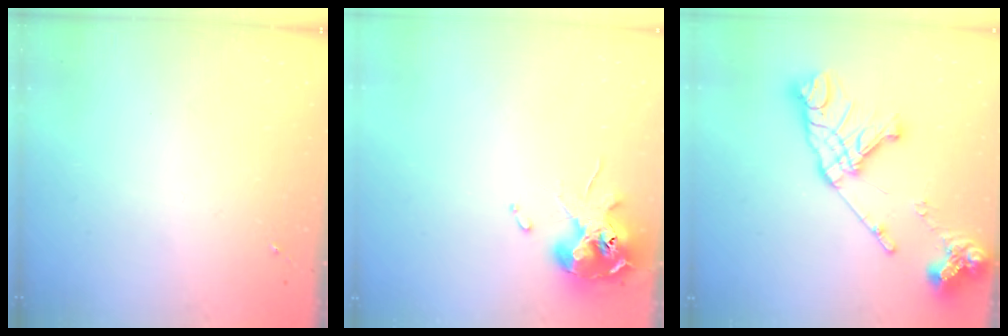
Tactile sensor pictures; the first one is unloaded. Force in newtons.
{"total": 11.1, "press": 11.0, "slide": 1.6}
{"total": 19.2, "press": 19.1, "slide": 2.3}